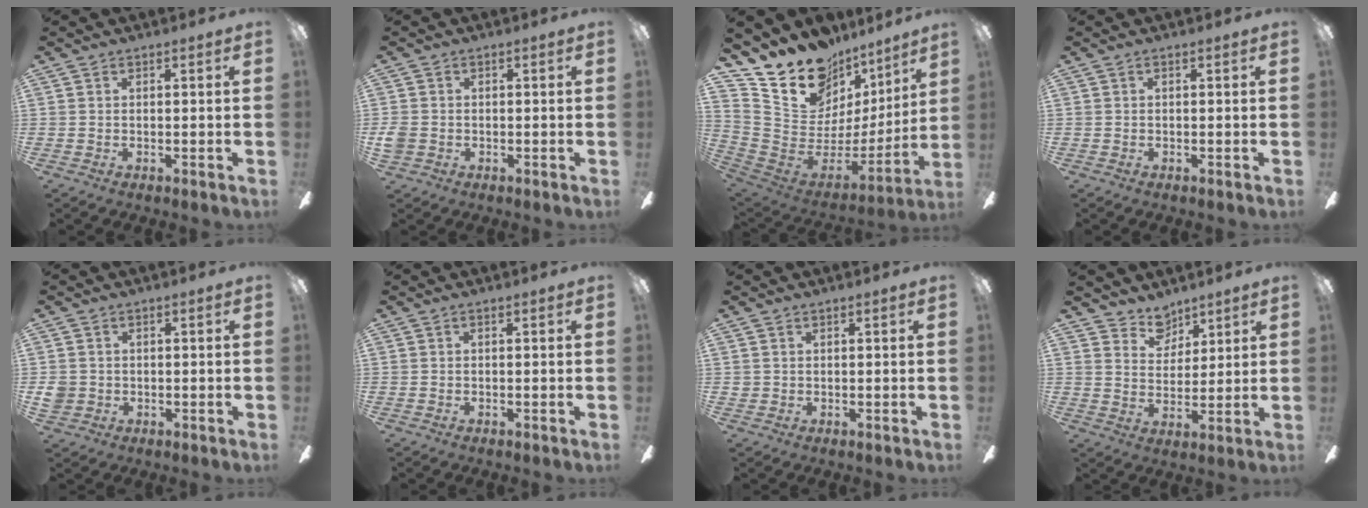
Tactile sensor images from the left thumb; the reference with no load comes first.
{"total": 2.9, "force": [-0.5, 2.5, 1.3], "torque": [-0.027, 0.005, -0.008]}
{"total": 17.4, "force": [13.6, 9.8, 4.3], "torque": [-0.095, -0.115, 0.261]}
{"total": 0.0}
{"total": 3.3, "force": [0.0, 3.1, 0.9], "torque": [-0.012, 0.004, 0.001]}
{"total": 0.0}
{"total": 1.2, "force": [0.7, 1.0, 0.1], "torque": [-0.002, 0.003, 0.014]}
{"total": 7.1, "force": [5.7, 4.1, 0.6], "torque": [-0.015, -0.038, 0.109]}